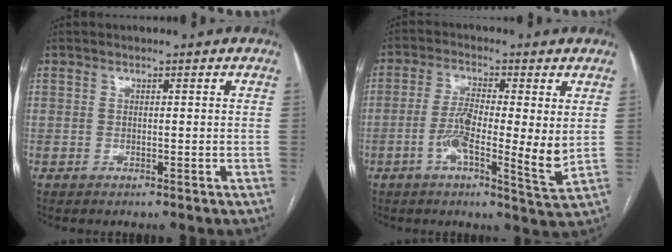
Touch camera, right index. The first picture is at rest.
{"total": 9.7, "force": [-0.6, 1.5, 9.5], "torque": [-0.168, -0.006, -0.020]}